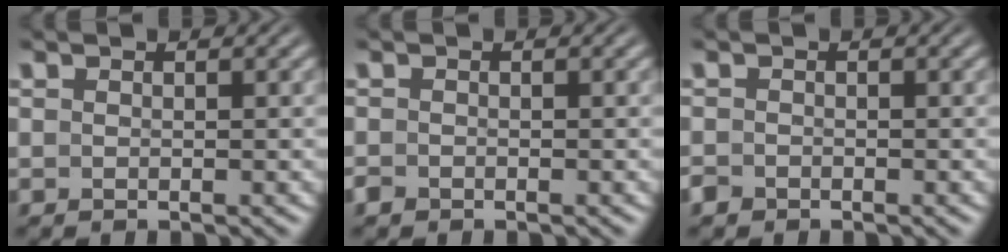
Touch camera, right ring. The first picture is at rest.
{"total": 1.0, "force": [-0.9, 0.4, 0.1], "torque": [-0.005, -0.009, -0.012]}
{"total": 1.3, "force": [-1.1, 0.7, 0.1], "torque": [-0.006, -0.011, -0.014]}